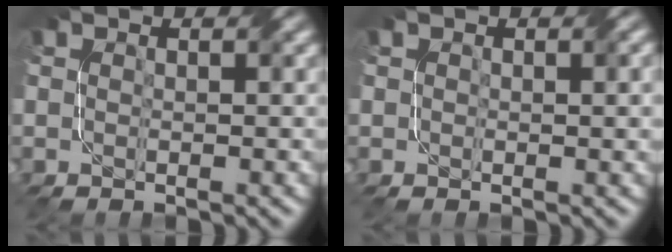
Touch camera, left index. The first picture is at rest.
{"total": 1.5, "force": [0.5, 0.7, 1.2], "torque": [-0.013, 0.002, 0.009]}